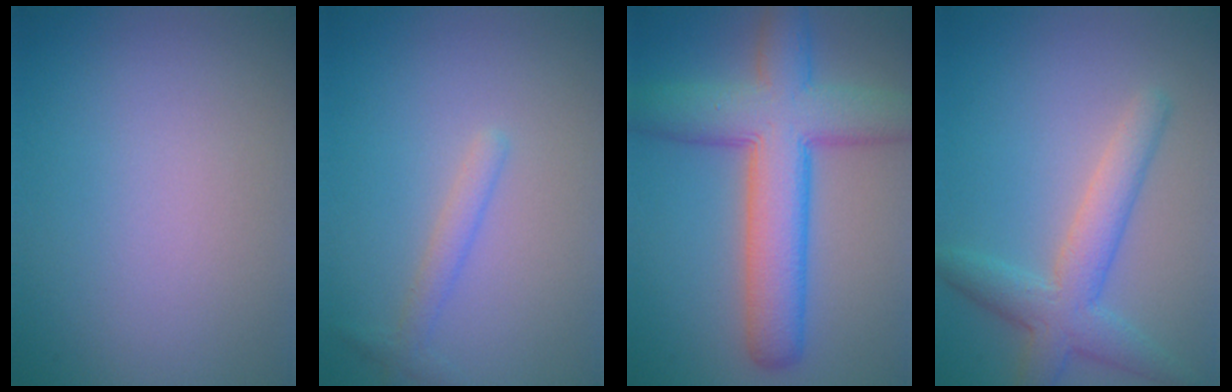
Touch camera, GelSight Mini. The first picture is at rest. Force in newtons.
{"total": 1.5, "press": 1.5, "slide": 0.1}
{"total": 9.2, "press": 9.2, "slide": 0.5}
{"total": 4.5, "press": 4.5, "slide": 0.1}